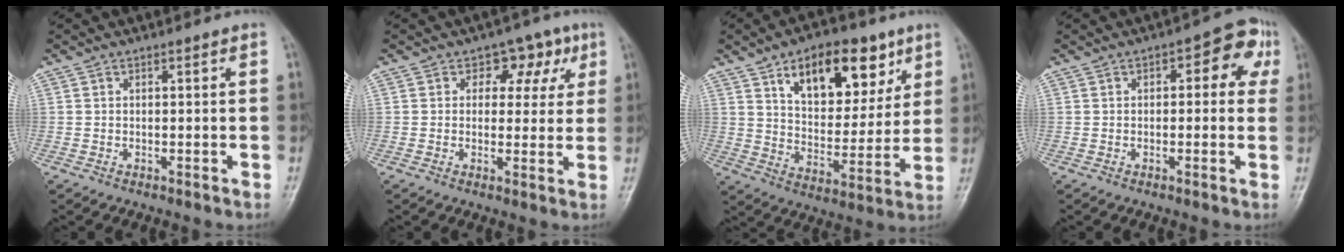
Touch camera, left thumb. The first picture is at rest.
{"total": 6.8, "force": [2.7, 5.0, 3.7], "torque": [0.001, -0.002, 0.027]}
{"total": 17.7, "force": [9.1, 9.5, 11.8], "torque": [-0.124, -0.036, 0.148]}
{"total": 7.4, "force": [1.9, 4.0, 5.9], "torque": [-0.033, 0.021, 0.011]}